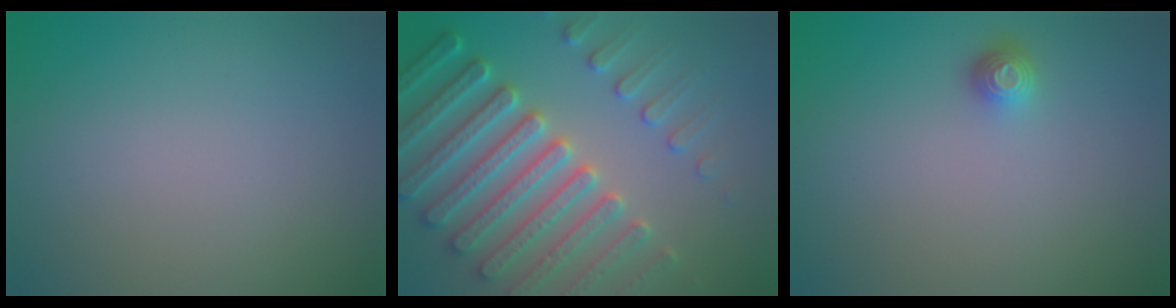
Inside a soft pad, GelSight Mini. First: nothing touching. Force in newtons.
{"total": 7.7, "press": 7.4, "slide": 2.0}
{"total": 1.4, "press": 1.1, "slide": 0.9}